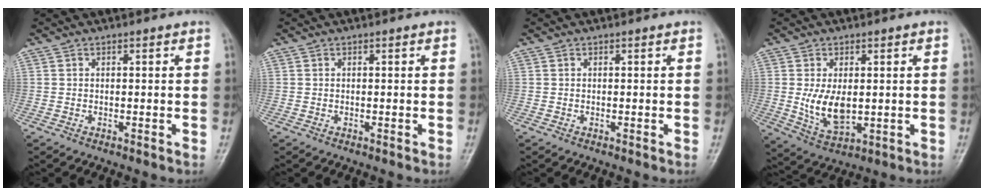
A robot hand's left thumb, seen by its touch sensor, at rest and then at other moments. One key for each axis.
{"total": 0.0}
{"total": 0.0}
{"total": 7.9, "fx": 0.1, "fy": 4.6, "fz": 6.5, "tx": -0.108, "ty": -0.014, "tz": 0.014}